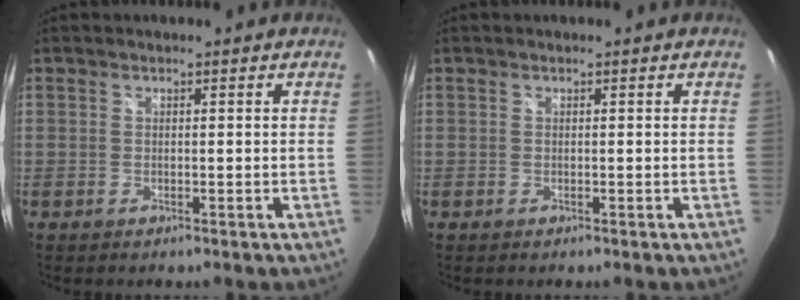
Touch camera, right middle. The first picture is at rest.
{"total": 0.0}